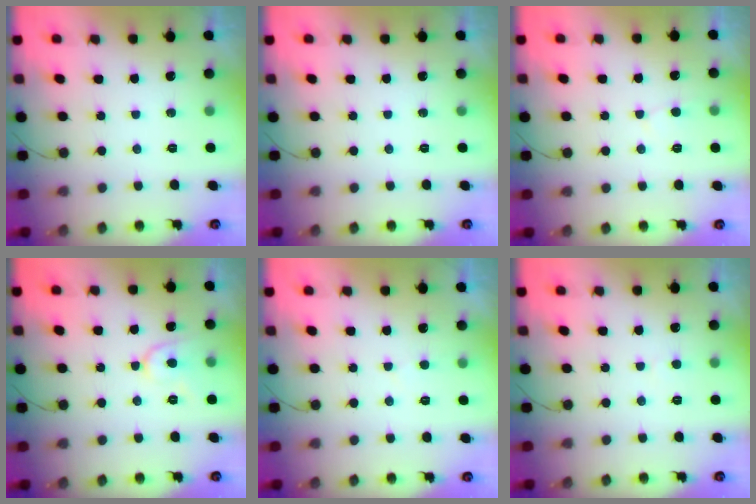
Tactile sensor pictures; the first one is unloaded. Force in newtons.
{"total": 0.0}
{"total": 3.7, "press": 3.7, "slide": 0.5}
{"total": 6.9, "press": 6.9, "slide": 0.6}
{"total": 2.2, "press": 2.2, "slide": 0.3}
{"total": 2.6, "press": 2.6, "slide": 0.3}